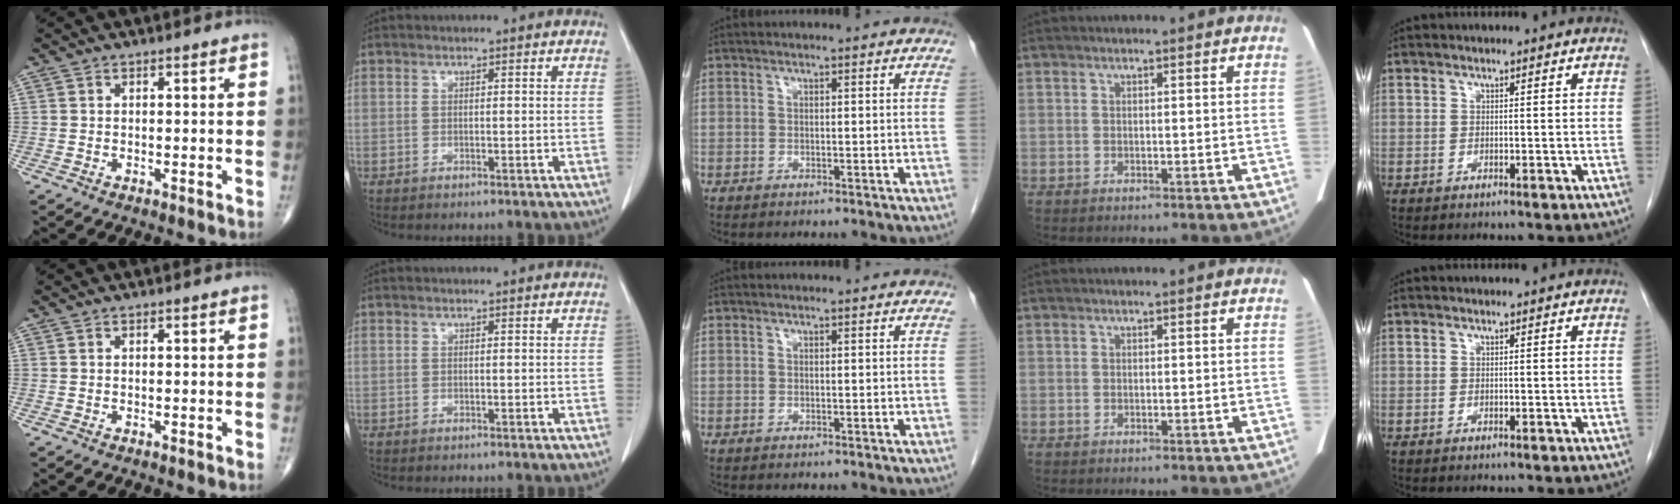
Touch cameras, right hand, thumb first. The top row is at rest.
{}